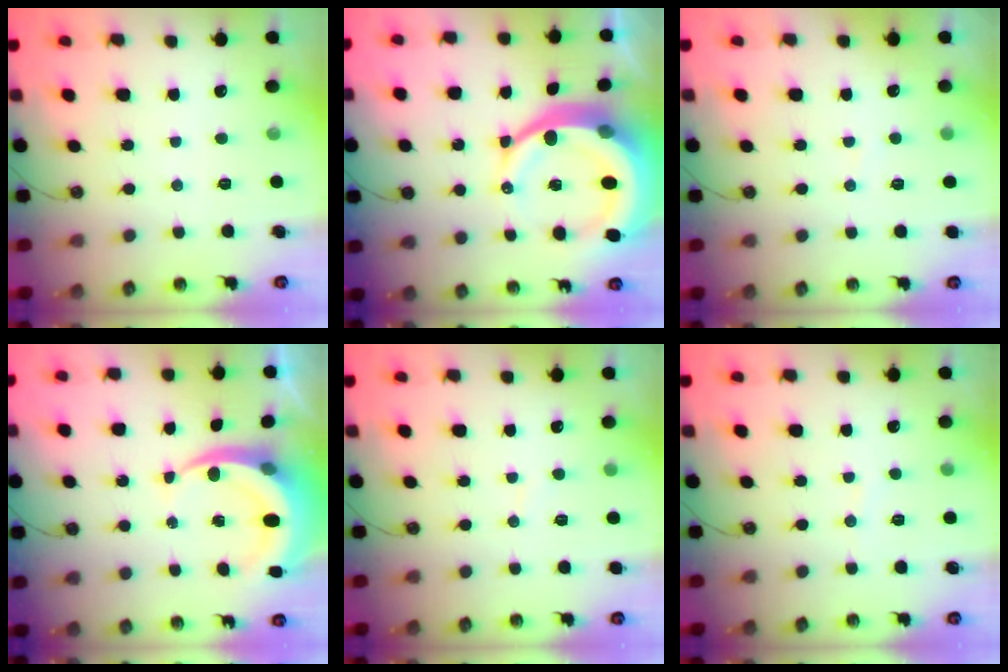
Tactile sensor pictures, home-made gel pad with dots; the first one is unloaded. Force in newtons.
{"total": 18.7, "press": 18.6, "slide": 1.9}
{"total": 2.7, "press": 2.4, "slide": 1.2}
{"total": 8.2, "press": 8.1, "slide": 1.0}
{"total": 4.9, "press": 4.9, "slide": 0.3}
{"total": 4.7, "press": 4.6, "slide": 0.4}